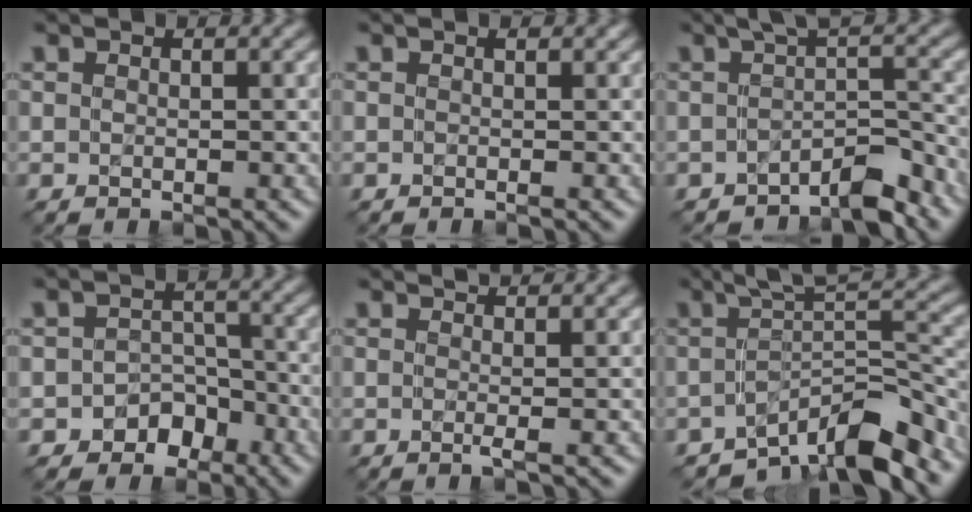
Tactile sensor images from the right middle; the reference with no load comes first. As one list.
[{"total": 0.9, "force": [0.0, 0.1, 0.8], "torque": [-0.012, -0.002, -0.001]}, {"total": 4.0, "force": [-2.4, 1.0, 3.1], "torque": [-0.034, 0.006, -0.041]}, {"total": 4.0, "force": [-2.6, 2.8, 1.0], "torque": [0.004, 0.012, -0.041]}, {"total": 2.2, "force": [0.6, 0.6, 2.1], "torque": [-0.028, -0.004, -0.009]}, {"total": 8.0, "force": [-4.8, 2.0, 6.1], "torque": [-0.069, 0.007, -0.083]}]